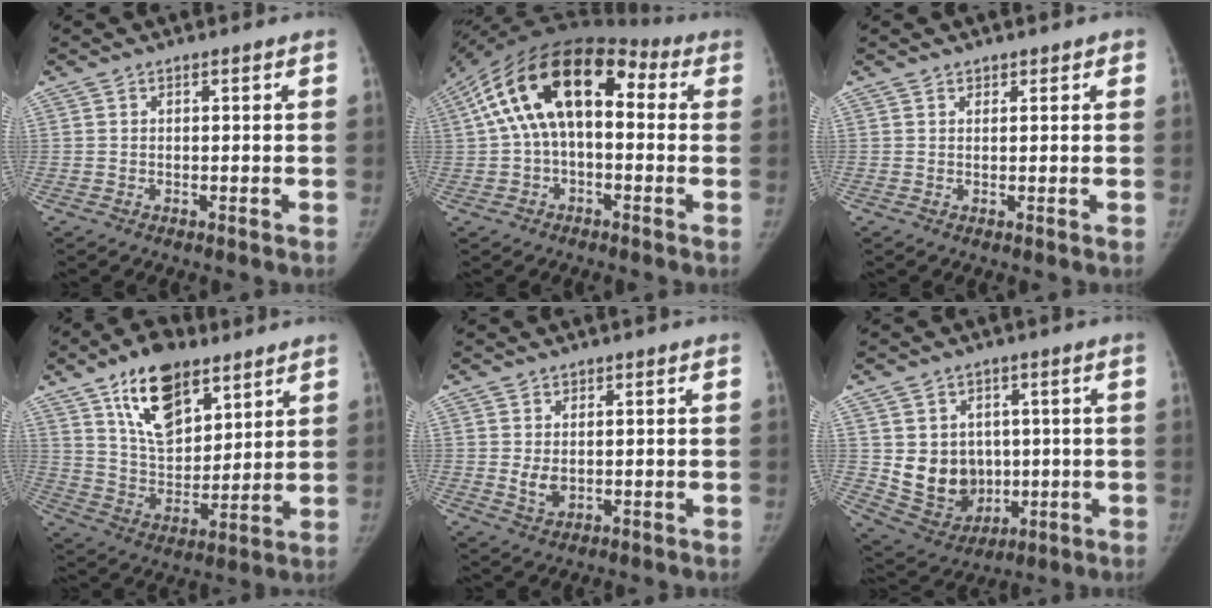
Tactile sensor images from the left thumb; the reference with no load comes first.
{"total": 19.1, "force": [2.9, 11.0, 15.4], "torque": [-0.254, 0.047, 0.029]}
{"total": 1.3, "force": [1.1, 0.7, 0.2], "torque": [0.009, -0.005, 0.015]}
{"total": 16.7, "force": [9.8, 8.8, 10.4], "torque": [-0.135, -0.048, 0.175]}
{"total": 3.1, "force": [0.4, 2.2, 2.1], "torque": [-0.033, -0.010, 0.018]}
{"total": 11.7, "force": [0.7, 10.0, 6.1], "torque": [-0.060, -0.013, 0.045]}